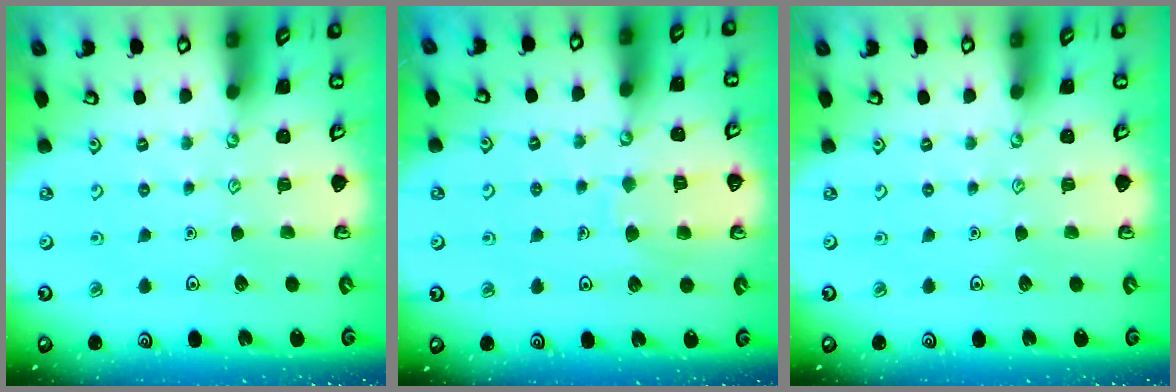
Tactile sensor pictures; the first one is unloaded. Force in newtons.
{"total": 7.1, "press": 7.1, "slide": 0.7}
{"total": 0.0}